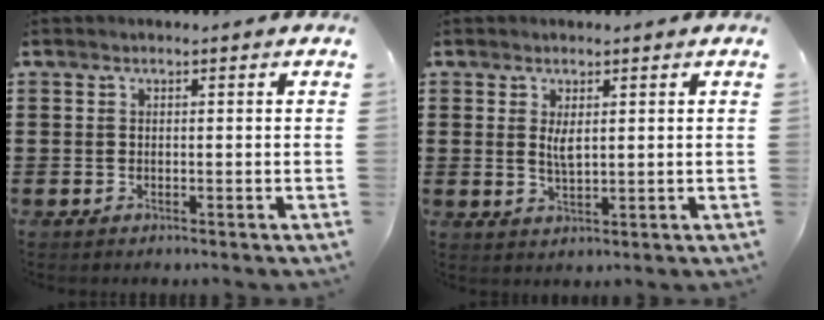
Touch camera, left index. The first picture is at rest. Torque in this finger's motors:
{"motor_torque": [0.03, 0.00, 0.08, 0.04]}